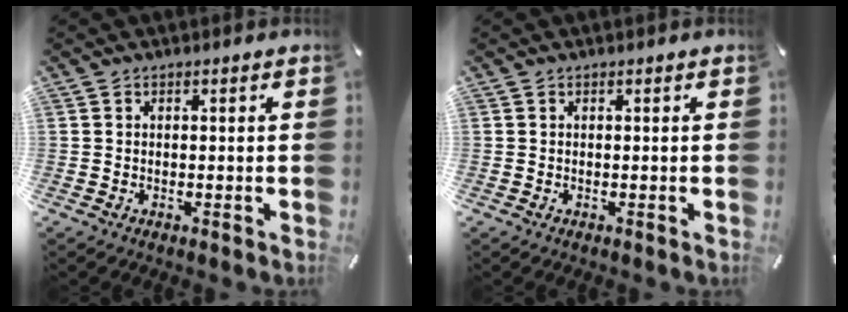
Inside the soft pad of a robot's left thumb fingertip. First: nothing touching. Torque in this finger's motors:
{"motor_torque": [0.00, 0.00, 0.00, 0.00, 0.00]}